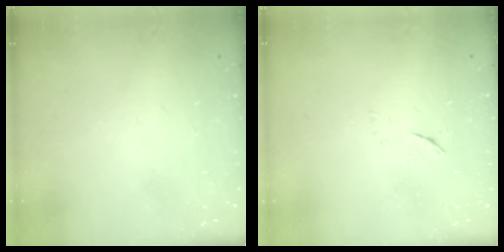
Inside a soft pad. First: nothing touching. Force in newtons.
{"total": 3.7, "press": 3.7, "slide": 0.4}